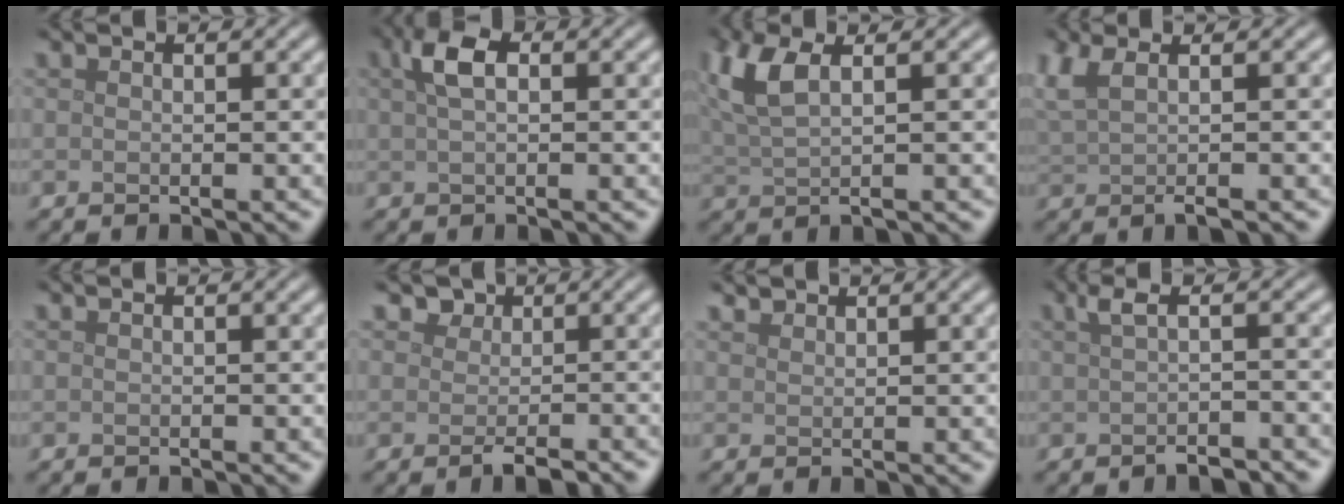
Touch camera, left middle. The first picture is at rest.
{"total": 3.0, "force": [1.0, 1.4, 2.4], "torque": [-0.048, 0.009, 0.015]}
{"total": 4.7, "force": [1.8, 1.6, 4.1], "torque": [-0.089, 0.011, 0.034]}
{"total": 3.7, "force": [1.0, 1.3, 3.3], "torque": [-0.057, 0.005, 0.017]}
{"total": 0.0}
{"total": 2.0, "force": [-0.3, 1.6, 1.2], "torque": [-0.007, -0.005, -0.008]}
{"total": 1.1, "force": [1.1, 0.3, 0.1], "torque": [-0.006, 0.003, 0.025]}
{"total": 2.7, "force": [-0.6, 0.8, 2.5], "torque": [-0.044, -0.003, -0.008]}